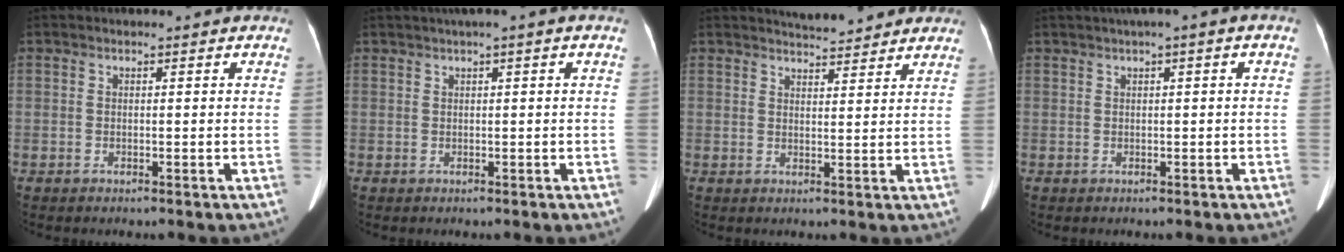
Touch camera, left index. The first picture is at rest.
{"total": 2.2, "force": [0.9, -0.2, 2.0], "torque": [-0.038, 0.013, 0.019]}
{"total": 6.7, "force": [6.4, 0.9, 1.8], "torque": [-0.028, 0.011, 0.079]}
{"total": 2.4, "force": [0.7, 0.0, 2.3], "torque": [-0.039, 0.014, 0.013]}